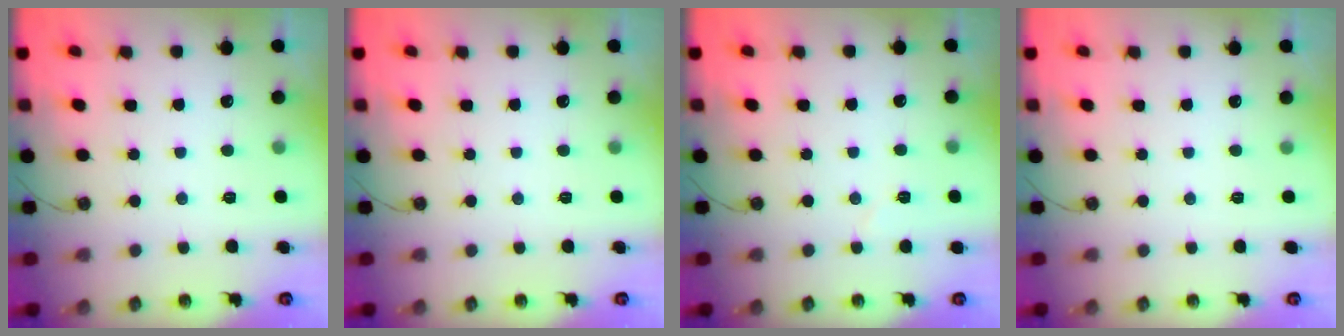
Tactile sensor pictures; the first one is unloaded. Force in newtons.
{"total": 0.0}
{"total": 3.7, "press": 3.4, "slide": 1.4}
{"total": 0.0}